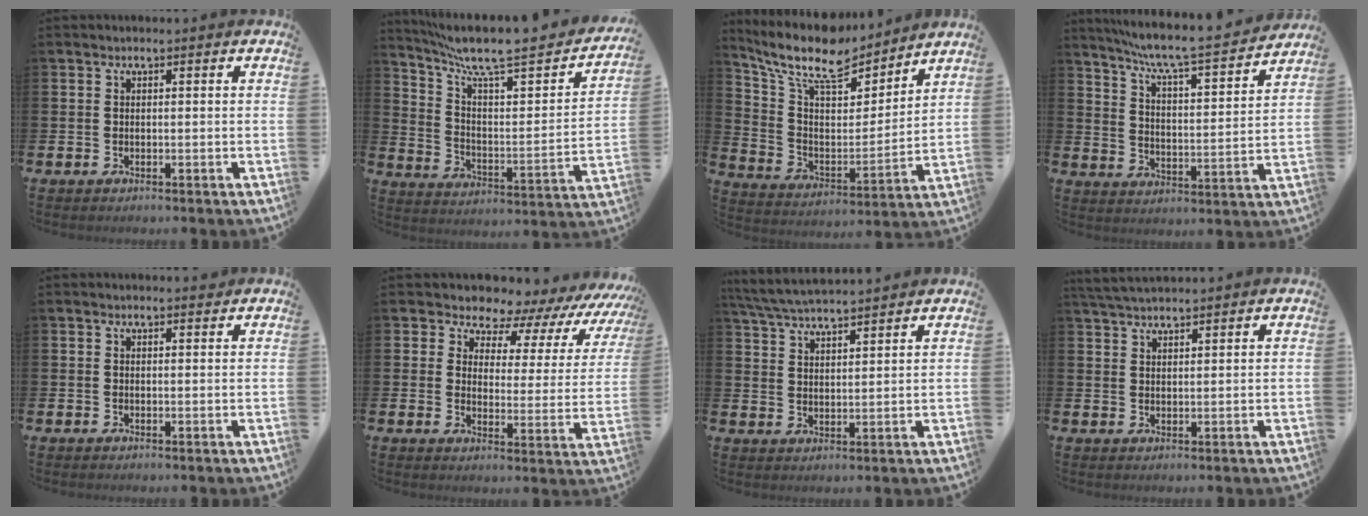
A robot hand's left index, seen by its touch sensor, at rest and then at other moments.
{"total": 8.4, "force": [6.8, 1.5, 4.6], "torque": [-0.103, -0.060, 0.104]}
{"total": 11.7, "force": [9.9, 4.1, 4.8], "torque": [-0.117, -0.069, 0.170]}
{"total": 7.5, "force": [6.7, 0.4, 3.2], "torque": [-0.087, -0.053, 0.109]}
{"total": 1.0, "force": [0.9, 0.2, 0.1], "torque": [0.010, -0.003, 0.014]}
{"total": 6.3, "force": [5.6, 2.8, 0.7], "torque": [-0.026, -0.063, 0.086]}
{"total": 5.4, "force": [5.2, 0.3, 1.2], "torque": [-0.044, -0.027, 0.093]}
{"total": 3.4, "force": [3.3, 0.4, 0.8], "torque": [-0.019, -0.011, 0.061]}